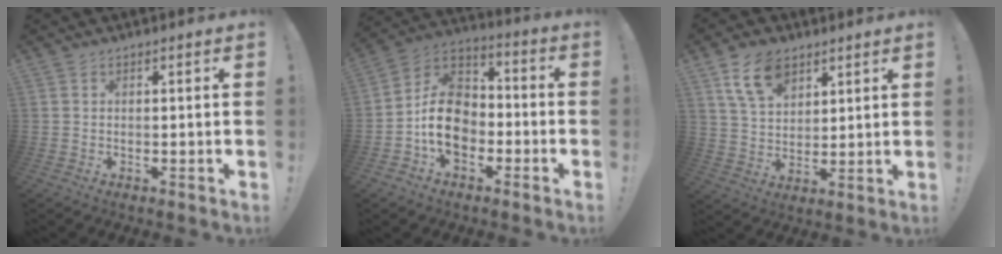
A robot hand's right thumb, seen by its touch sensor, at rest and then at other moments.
{"total": 15.0, "force": [-4.1, 11.3, 8.9], "torque": [-0.137, 0.033, -0.069]}
{"total": 11.5, "force": [6.8, 6.9, 6.2], "torque": [-0.107, -0.022, 0.129]}